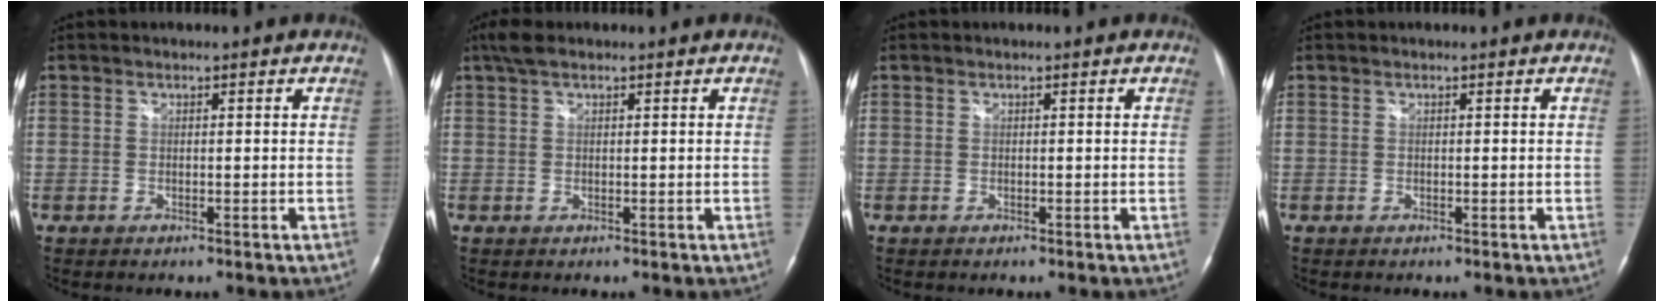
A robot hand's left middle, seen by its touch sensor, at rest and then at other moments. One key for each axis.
{"total": 2.8, "fx": 2.0, "fy": 0.9, "fz": 1.8, "tx": -0.040, "ty": 0.022, "tz": 0.040}
{"total": 0.0}
{"total": 0.0}